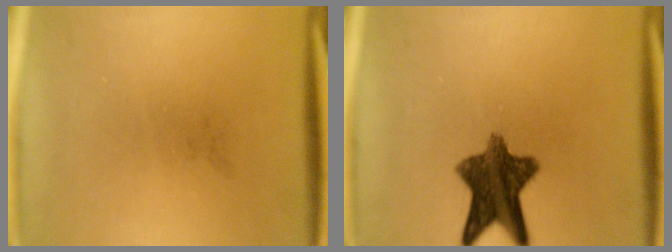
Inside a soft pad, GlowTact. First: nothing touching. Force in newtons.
{"total": 9.8}